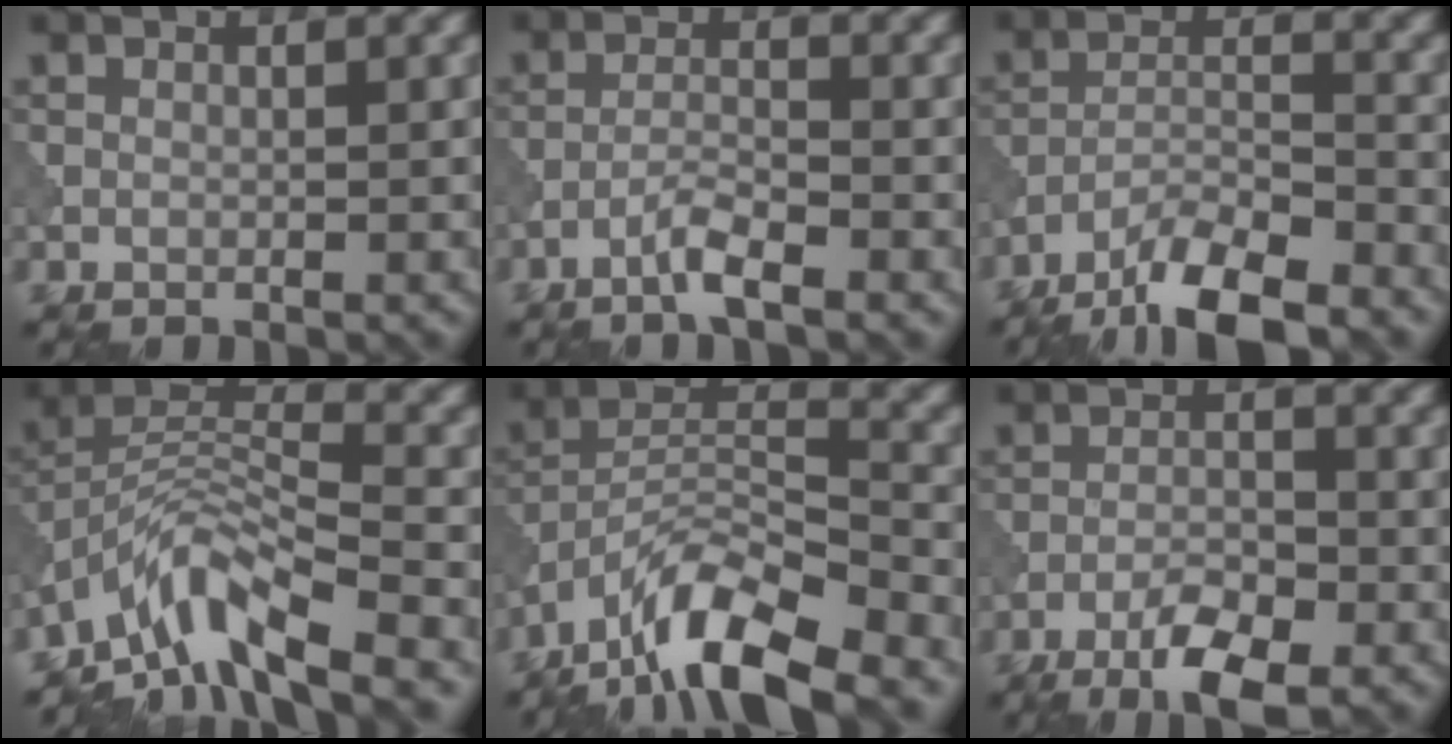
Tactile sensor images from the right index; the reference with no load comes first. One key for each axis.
{"total": 2.6, "fx": -1.8, "fy": 0.2, "fz": 1.9, "tx": -0.039, "ty": 0.007, "tz": -0.044}
{"total": 7.8, "fx": -6.2, "fy": 1.7, "fz": 4.3, "tx": -0.072, "ty": 0.001, "tz": -0.116}
{"total": 7.4, "fx": -5.7, "fy": 1.7, "fz": 4.4, "tx": -0.069, "ty": 0.006, "tz": -0.118}
{"total": 10.4, "fx": -7.5, "fy": 3.1, "fz": 6.6, "tx": -0.111, "ty": 0.010, "tz": -0.149}
{"total": 5.1, "fx": -3.2, "fy": 1.4, "fz": 3.7, "tx": -0.068, "ty": 0.002, "tz": -0.060}